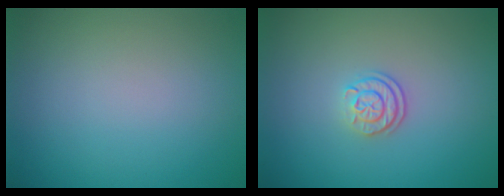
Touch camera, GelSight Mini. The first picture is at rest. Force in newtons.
{"total": 2.2, "press": 1.8, "slide": 1.3}